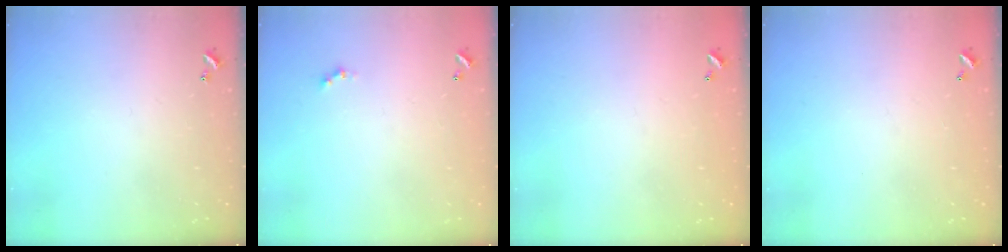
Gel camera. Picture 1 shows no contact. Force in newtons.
{"total": 0.0}
{"total": 2.9, "press": 2.9, "slide": 0.1}
{"total": 2.9, "press": 2.9, "slide": 0.1}